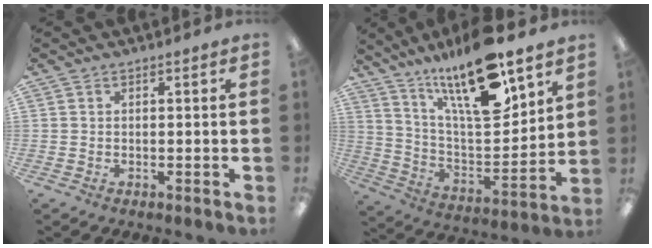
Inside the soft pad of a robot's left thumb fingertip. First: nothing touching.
{"total": 20.7, "force": [14.5, 5.8, 13.5], "torque": [-0.233, -0.089, 0.244]}